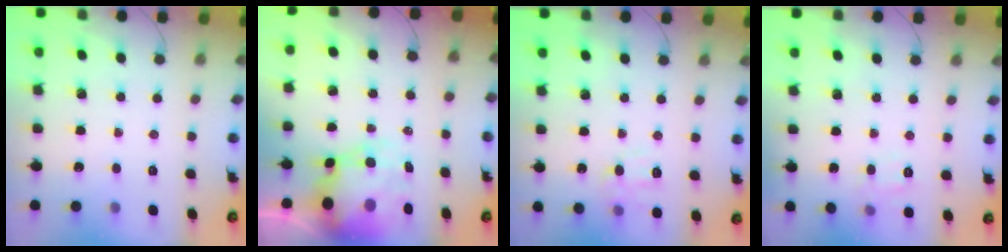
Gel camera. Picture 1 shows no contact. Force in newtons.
{"total": 12.0, "press": 11.6, "slide": 3.0}
{"total": 8.0, "press": 7.9, "slide": 1.3}
{"total": 6.7, "press": 6.6, "slide": 1.2}